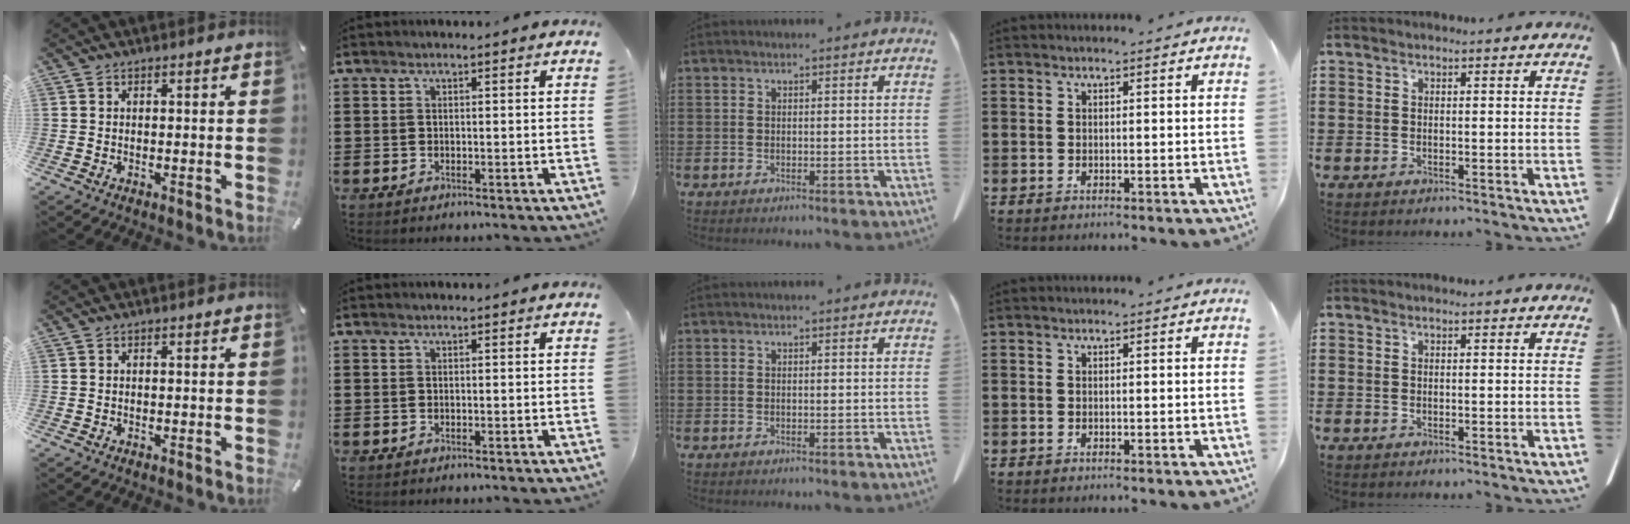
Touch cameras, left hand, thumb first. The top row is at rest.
{}